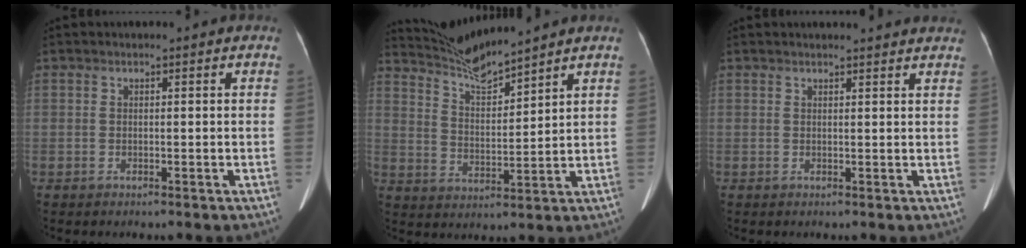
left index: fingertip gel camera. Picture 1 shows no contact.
{"total": 7.3, "force": [7.1, -1.2, 1.2], "torque": [-0.039, -0.006, 0.147]}
{"total": 7.6, "force": [7.3, 0.7, 2.1], "torque": [-0.016, 0.011, 0.065]}